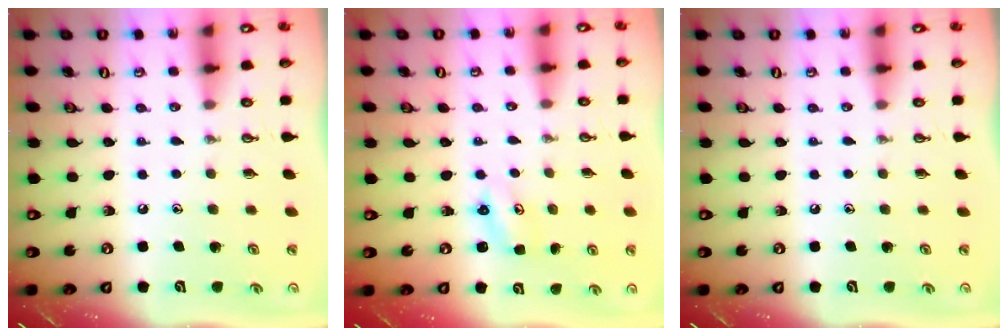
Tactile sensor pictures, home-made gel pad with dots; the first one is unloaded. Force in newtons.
{"total": 2.8, "press": 2.8, "slide": 0.3}
{"total": 0.0}